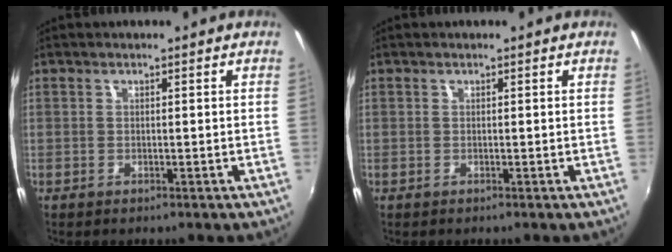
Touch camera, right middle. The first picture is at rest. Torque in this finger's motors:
{"motor_torque": [0.00, 0.00, -0.02, 0.00]}